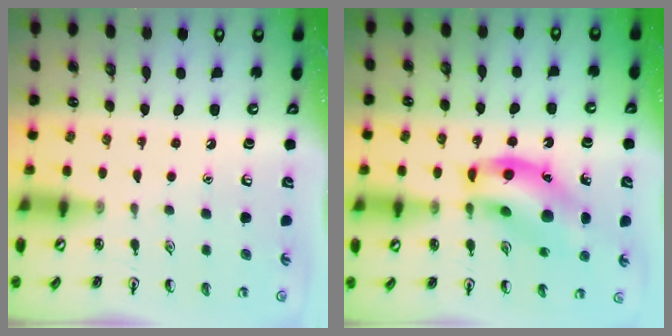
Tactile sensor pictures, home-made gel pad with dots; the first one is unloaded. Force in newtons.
{"total": 15.9, "press": 15.4, "slide": 3.6}